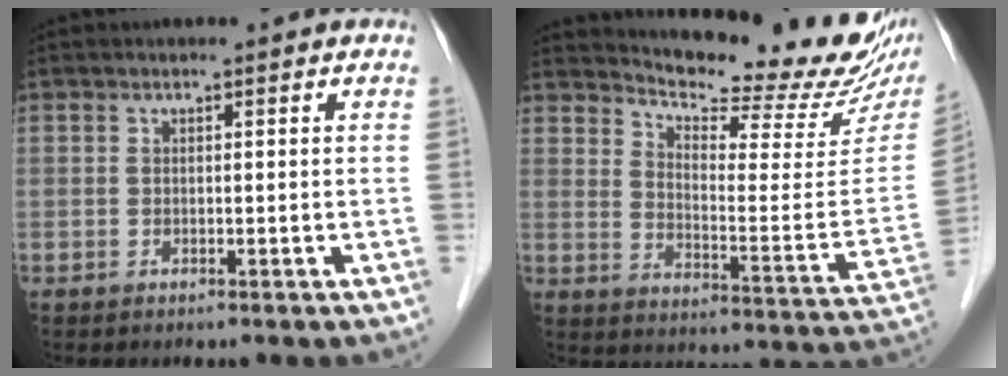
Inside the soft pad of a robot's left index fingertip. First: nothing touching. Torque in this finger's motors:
{"motor_torque": [0.30, -0.35, 0.19, 0.02]}